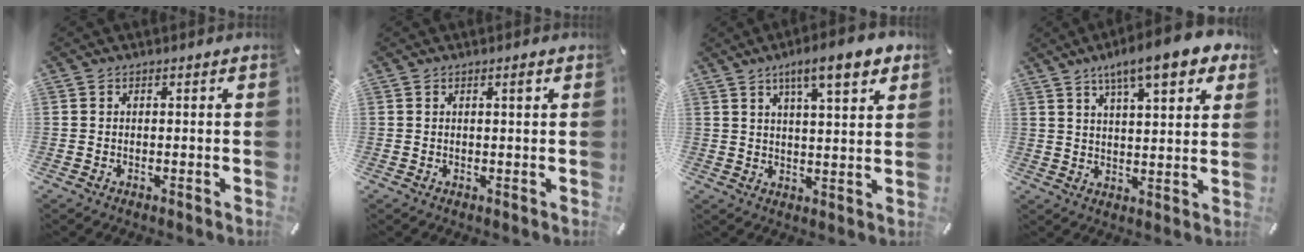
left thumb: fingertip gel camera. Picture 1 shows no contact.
{"total": 1.2, "force": [0.6, 0.1, 1.1], "torque": [-0.021, 0.001, 0.009]}
{"total": 9.9, "force": [6.2, 2.4, 7.3], "torque": [-0.113, -0.028, 0.102]}
{"total": 11.3, "force": [7.7, 3.1, 7.7], "torque": [-0.124, -0.033, 0.131]}